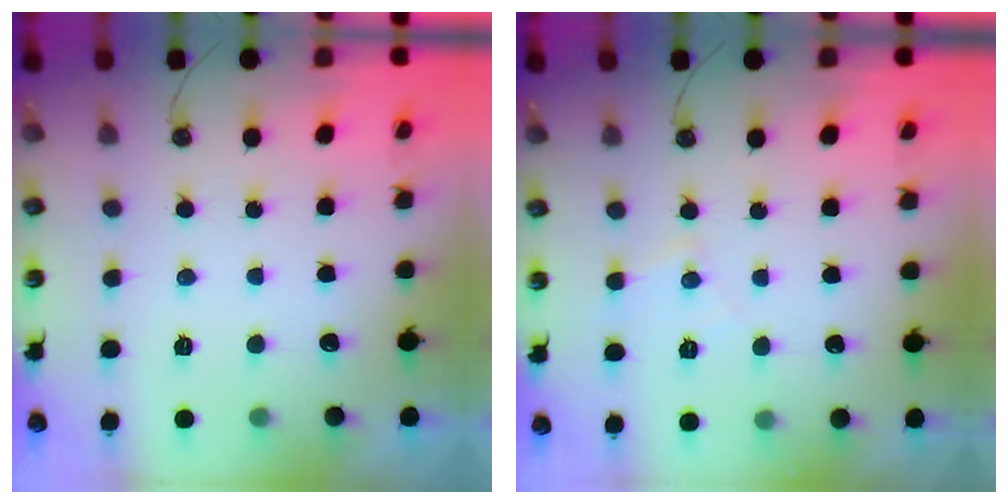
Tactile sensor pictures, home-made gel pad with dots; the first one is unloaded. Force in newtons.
{"total": 5.6, "press": 5.6, "slide": 0.5}